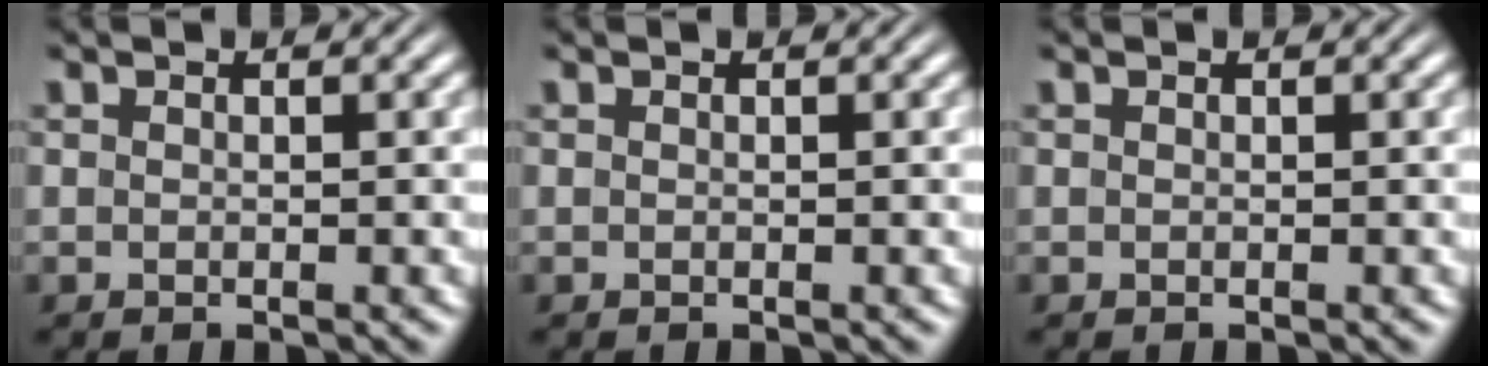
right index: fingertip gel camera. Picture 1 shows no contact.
{"total": 0.0}
{"total": 0.0}